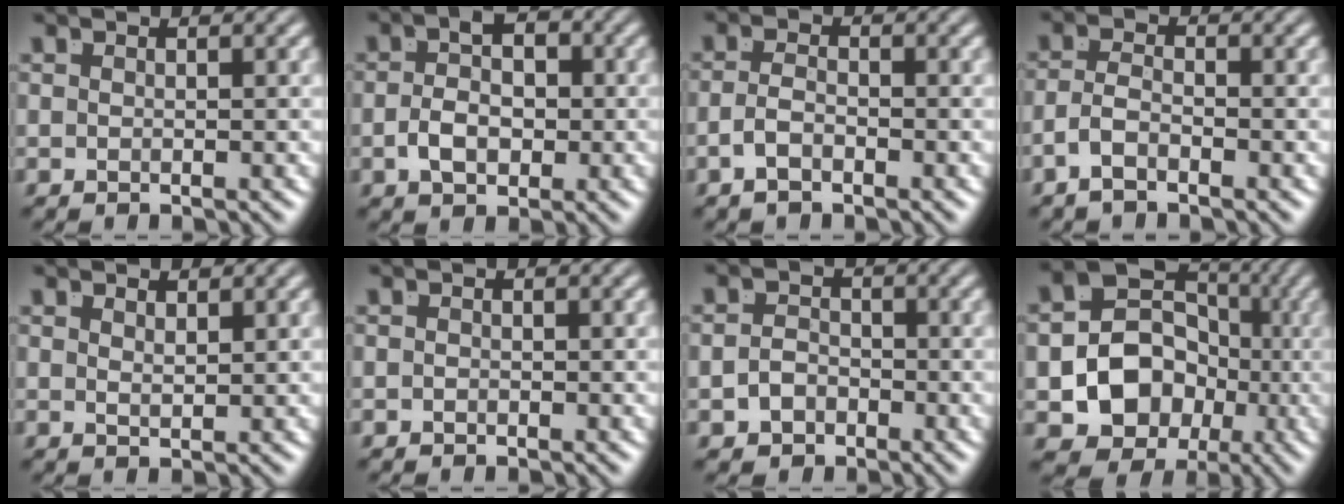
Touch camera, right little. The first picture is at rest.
{"total": 3.3, "force": [-0.6, 1.5, 2.9], "torque": [-0.038, -0.003, -0.008]}
{"total": 1.9, "force": [-1.4, 0.4, 1.3], "torque": [-0.027, -0.011, -0.019]}
{"total": 2.5, "force": [-1.5, 1.1, 1.6], "torque": [-0.037, -0.015, -0.023]}
{"total": 1.3, "force": [0.8, -1.0, 0.3], "torque": [-0.002, -0.010, 0.025]}
{"total": 0.6, "force": [-0.4, -0.5, -0.1], "torque": [0.003, -0.008, -0.002]}
{"total": 2.8, "force": [-1.5, 2.3, 0.5], "torque": [-0.016, -0.022, -0.020]}
{"total": 14.8, "force": [-1.6, 13.0, 7.0], "torque": [-0.174, -0.069, -0.015]}